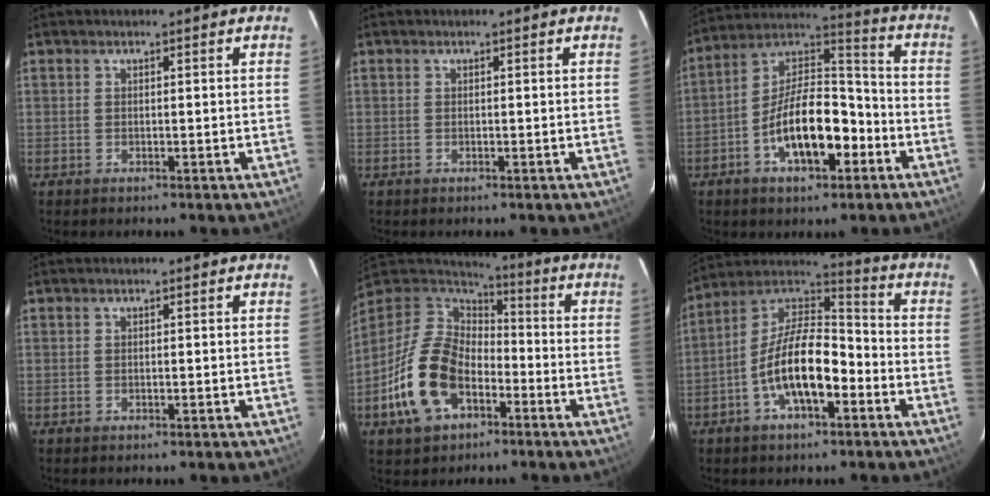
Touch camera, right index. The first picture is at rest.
{"total": 0.0}
{"total": 15.1, "force": [-6.0, 6.7, 12.2], "torque": [-0.219, 0.026, -0.100]}
{"total": 0.0}
{"total": 17.2, "force": [-6.8, 11.2, 11.2], "torque": [-0.251, 0.004, -0.122]}
{"total": 14.4, "force": [-5.2, 6.2, 11.9], "torque": [-0.226, 0.017, -0.096]}